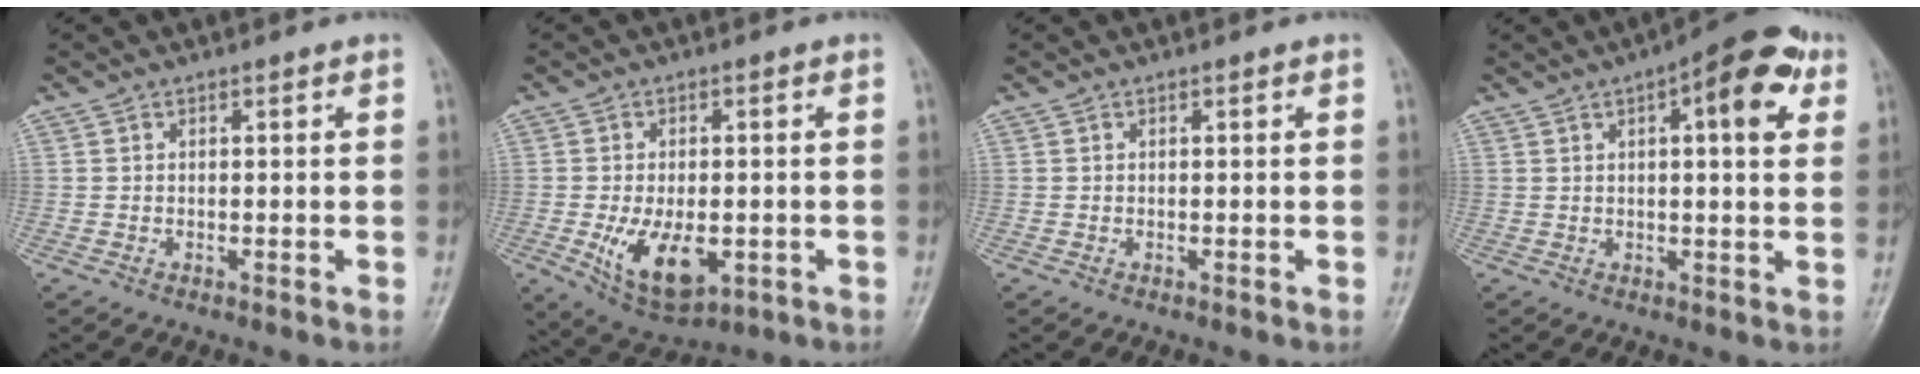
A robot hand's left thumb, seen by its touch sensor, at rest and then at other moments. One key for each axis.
{"total": 10.6, "fx": -2.5, "fy": 5.8, "fz": 8.5, "tx": -0.136, "ty": -0.009, "tz": -0.027}
{"total": 0.0}
{"total": 11.6, "fx": 4.6, "fy": 3.9, "fz": 9.9, "tx": -0.112, "ty": 0.007, "tz": 0.053}